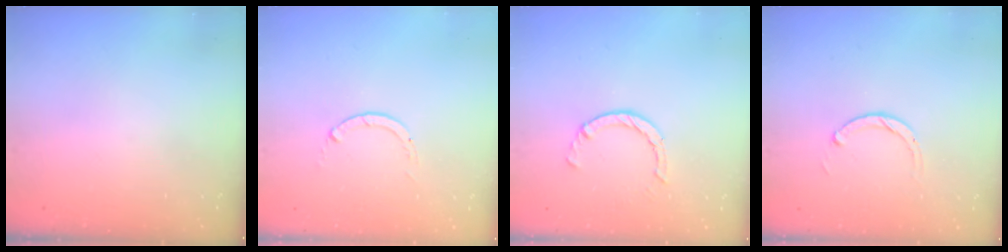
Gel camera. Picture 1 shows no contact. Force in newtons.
{"total": 0.0}
{"total": 3.4, "press": 3.4, "slide": 0.2}
{"total": 2.3, "press": 2.3, "slide": 0.3}